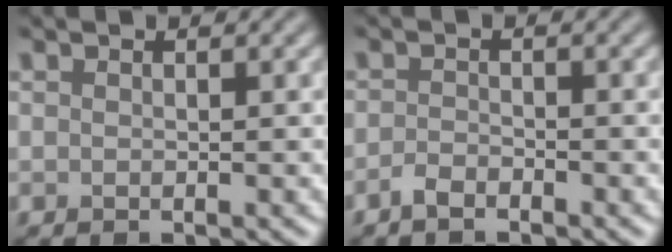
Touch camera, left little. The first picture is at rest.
{"total": 1.4, "force": [-1.1, 0.4, 0.7], "torque": [-0.016, 0.002, -0.026]}